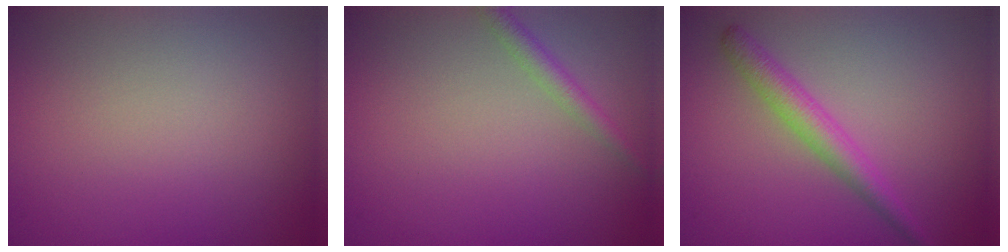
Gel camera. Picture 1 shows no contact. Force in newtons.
{"total": 1.6, "press": 1.6, "slide": 0.1}
{"total": 2.6, "press": 2.6, "slide": 0.1}